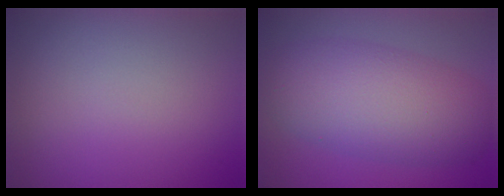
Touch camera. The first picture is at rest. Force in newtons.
{"total": 8.1, "press": 8.1, "slide": 0.2}